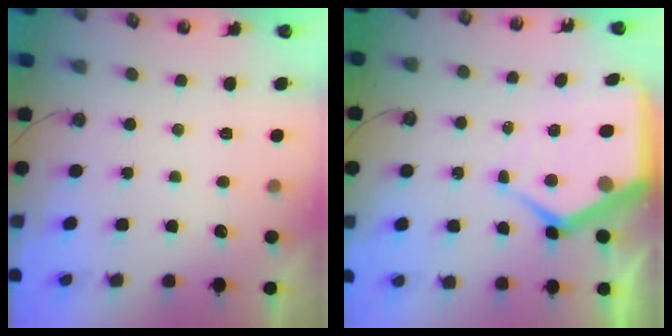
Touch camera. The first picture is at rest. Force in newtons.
{"total": 11.8, "press": 11.7, "slide": 1.1}